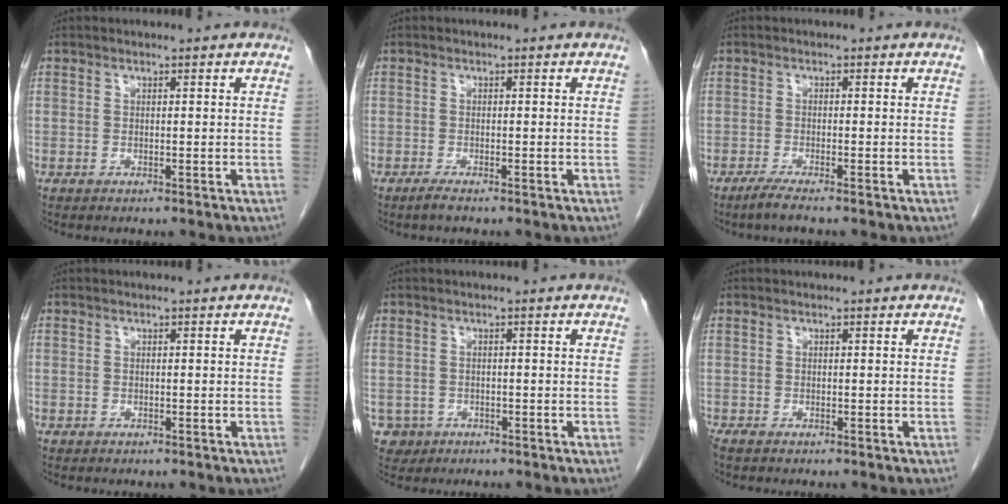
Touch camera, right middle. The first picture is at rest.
{"total": 1.3, "force": [-1.0, -0.1, 0.8], "torque": [-0.024, -0.004, -0.021]}
{"total": 2.4, "force": [-1.9, -0.3, 1.4], "torque": [-0.037, -0.006, -0.040]}
{"total": 0.5, "force": [-0.4, 0.3, 0.0], "torque": [-0.006, 0.002, -0.008]}
{"total": 2.9, "force": [-1.5, 2.4, 0.0], "torque": [0.001, 0.009, -0.024]}
{"total": 1.2, "force": [-1.0, 0.3, 0.5], "torque": [-0.016, -0.005, -0.019]}